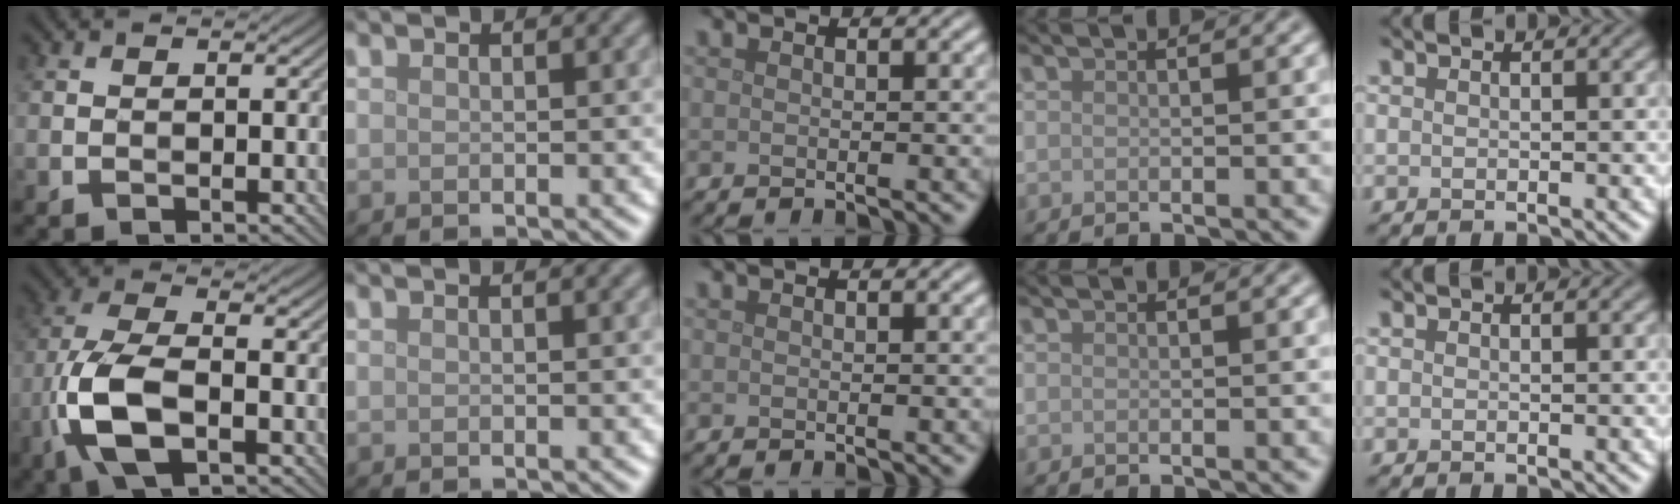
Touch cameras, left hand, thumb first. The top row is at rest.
{"thumb": {"total": 9.1, "force": [-3.1, 3.6, 7.8], "torque": [-0.178, 0.002, -0.070]}, "index": {"total": 0.9, "force": [0.4, 0.2, 0.8], "torque": [-0.009, 0.007, 0.005]}}